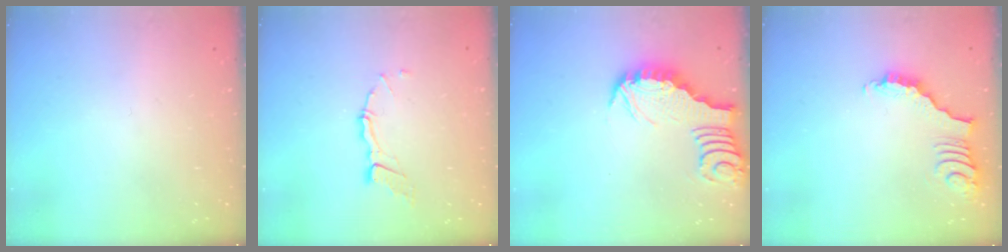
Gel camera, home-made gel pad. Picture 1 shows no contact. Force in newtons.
{"total": 5.8, "press": 5.8, "slide": 0.1}
{"total": 3.0, "press": 2.9, "slide": 0.3}
{"total": 2.9, "press": 2.9, "slide": 0.6}